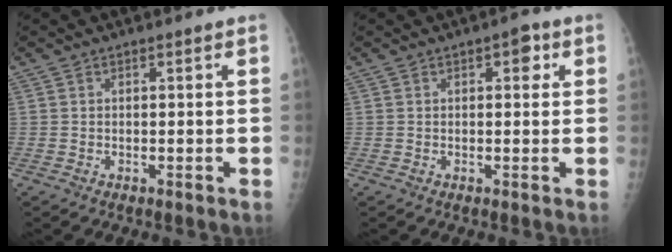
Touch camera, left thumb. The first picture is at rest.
{"total": 2.8, "force": [1.1, 1.5, 2.1], "torque": [-0.014, 0.003, 0.008]}